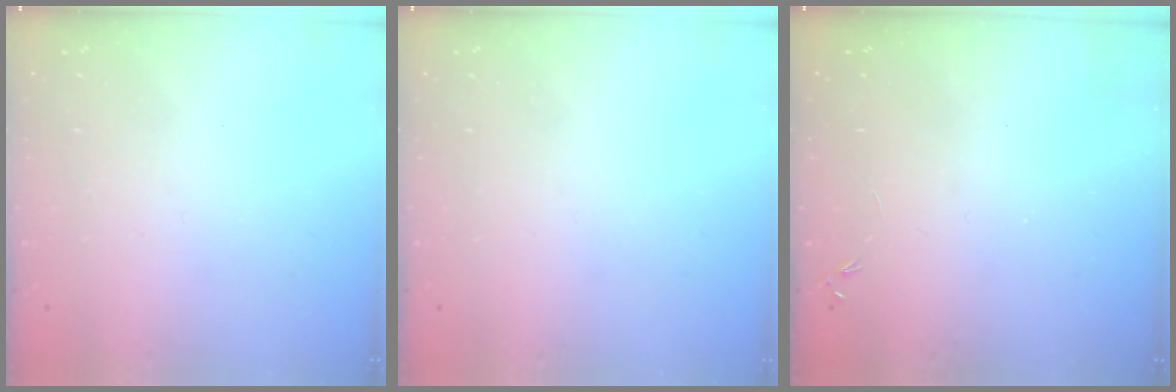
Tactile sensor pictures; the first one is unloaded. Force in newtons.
{"total": 0.0}
{"total": 0.0}